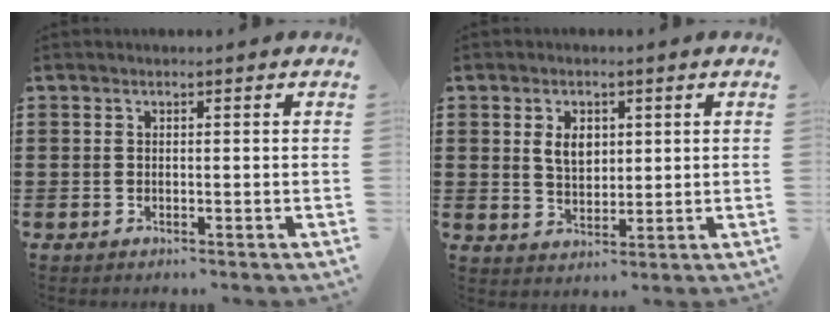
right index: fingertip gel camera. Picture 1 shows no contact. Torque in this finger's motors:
{"motor_torque": [0.66, 0.18, 0.40, 0.10]}